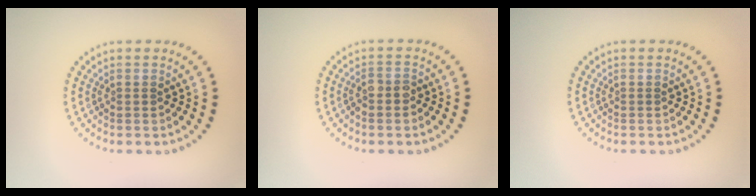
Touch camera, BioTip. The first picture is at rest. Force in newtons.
{"total": 1.7, "press": 1.6, "slide": 0.7}
{"total": 0.0}